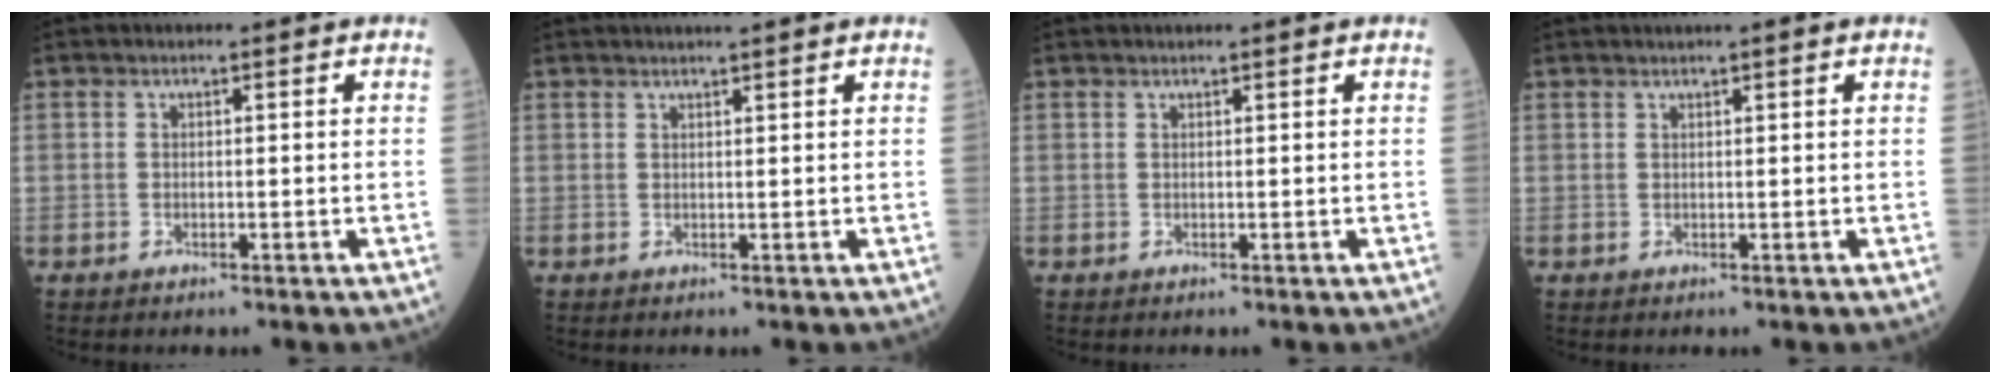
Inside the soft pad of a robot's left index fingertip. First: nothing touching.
{"total": 2.9, "force": [2.5, -0.1, 1.4], "torque": [-0.016, 0.018, 0.038]}
{"total": 1.4, "force": [1.2, -0.1, 0.7], "torque": [-0.005, 0.016, 0.023]}
{"total": 2.3, "force": [1.7, 0.0, 1.5], "torque": [-0.016, 0.020, 0.026]}